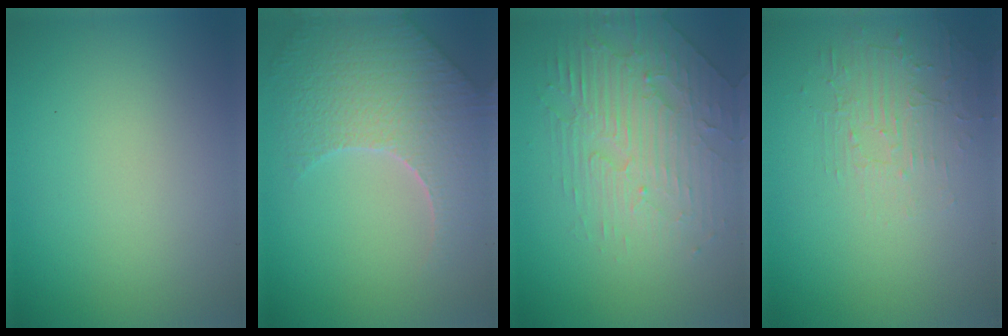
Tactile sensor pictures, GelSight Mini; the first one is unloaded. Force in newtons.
{"total": 7.2, "press": 5.6, "slide": 4.6}
{"total": 3.9, "press": 3.6, "slide": 1.6}
{"total": 1.9, "press": 0.8, "slide": 1.7}